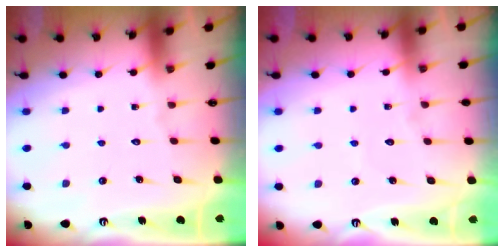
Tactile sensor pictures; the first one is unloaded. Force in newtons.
{"total": 2.9, "press": 2.9, "slide": 0.3}